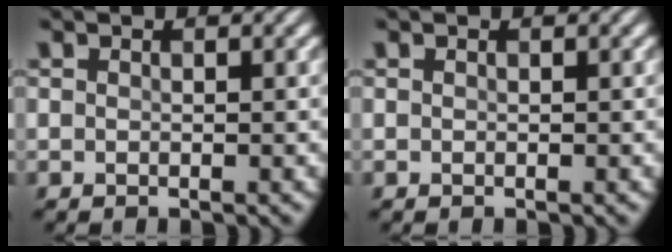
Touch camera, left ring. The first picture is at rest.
{"total": 0.0}